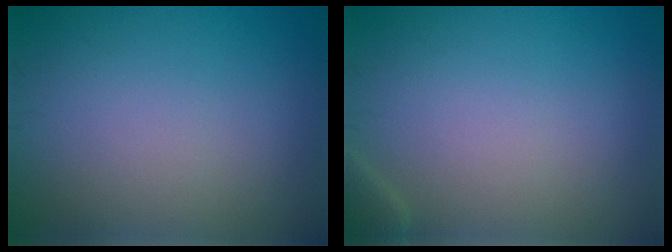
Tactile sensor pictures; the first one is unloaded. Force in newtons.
{"total": 1.1, "press": 1.1, "slide": 0.1}